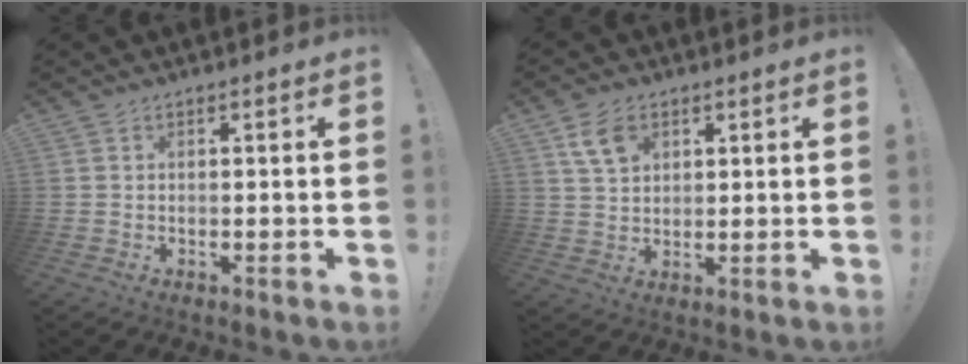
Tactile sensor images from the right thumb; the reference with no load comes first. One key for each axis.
{"total": 7.2, "fx": 3.6, "fy": 4.9, "fz": 3.9, "tx": -0.069, "ty": -0.004, "tz": 0.071}